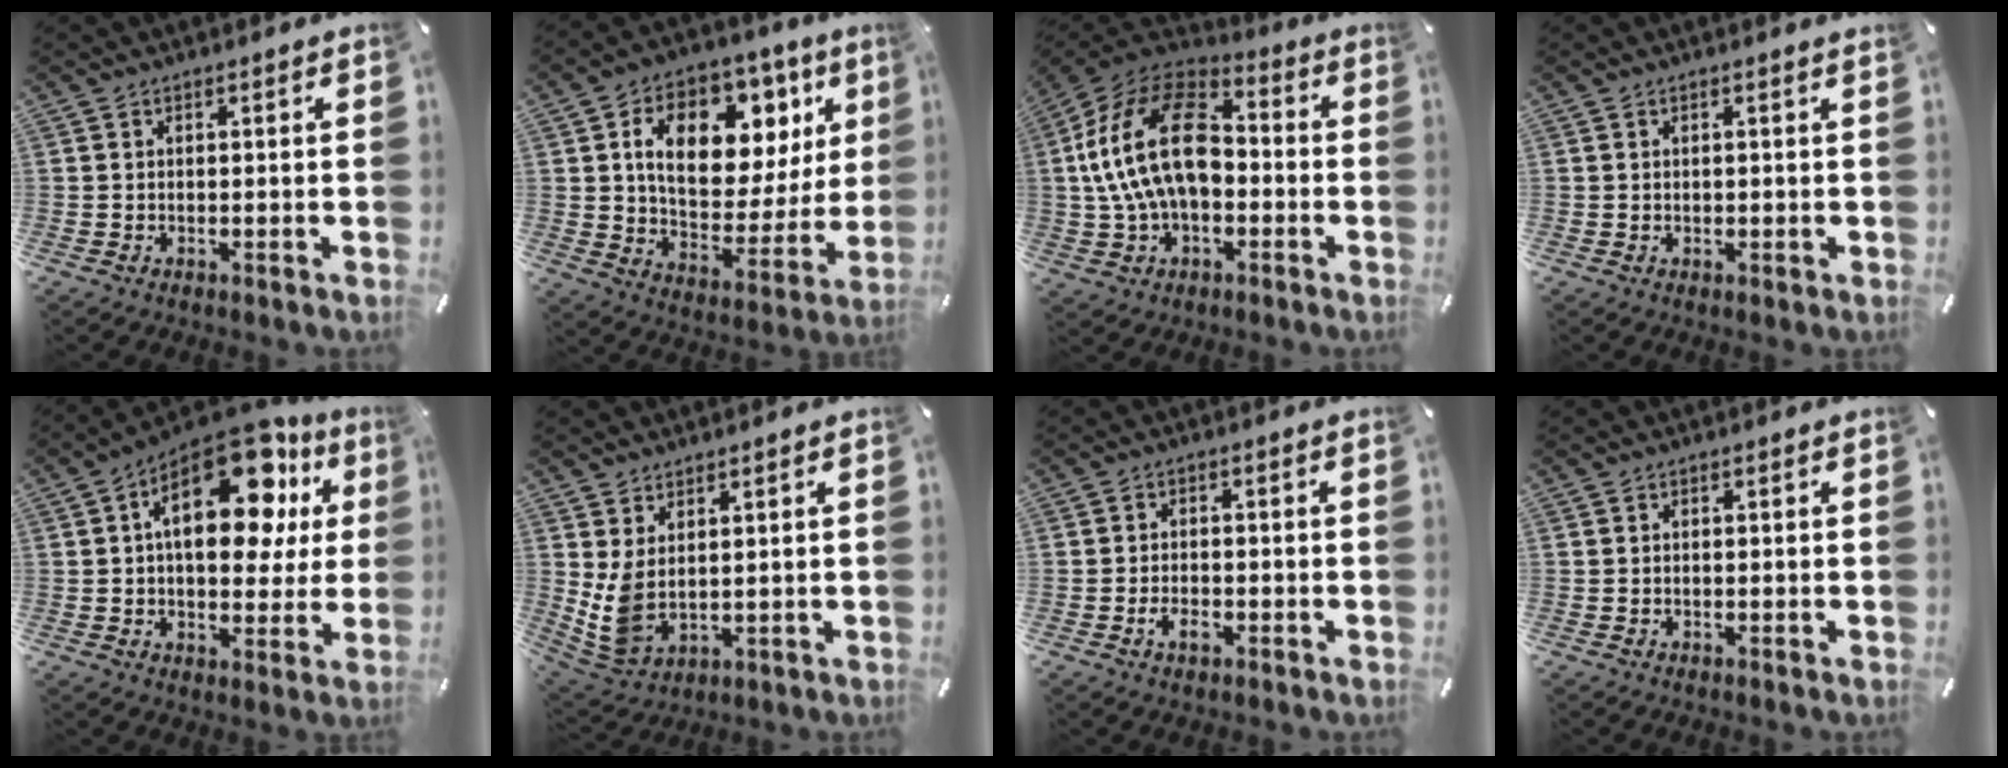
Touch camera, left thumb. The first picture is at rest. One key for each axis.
{"total": 17.7, "fx": 7.7, "fy": 11.7, "fz": 10.9, "tx": -0.161, "ty": -0.038, "tz": 0.133}
{"total": 20.9, "fx": -0.3, "fy": 13.9, "fz": 15.6, "tx": -0.324, "ty": 0.028, "tz": -0.010}
{"total": 0.9, "fx": 0.2, "fy": 0.1, "fz": 0.9, "tx": -0.015, "ty": -0.002, "tz": 0.003}
{"total": 20.7, "fx": 8.4, "fy": 11.4, "fz": 15.1, "tx": -0.220, "ty": -0.051, "tz": 0.140}
{"total": 6.3, "fx": 1.9, "fy": 4.0, "fz": 4.4, "tx": -0.123, "ty": -0.025, "tz": 0.034}
{"total": 3.2, "fx": -1.6, "fy": 1.8, "fz": 2.1, "tx": -0.044, "ty": 0.004, "tz": -0.029}
{"total": 0.0}